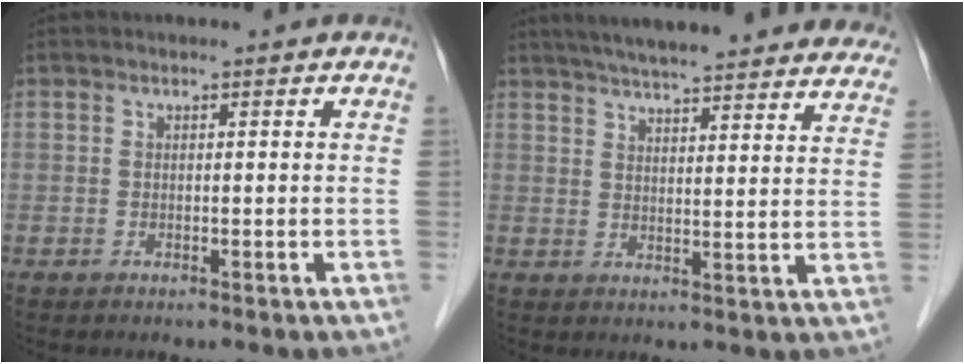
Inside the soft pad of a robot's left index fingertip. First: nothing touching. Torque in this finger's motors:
{"motor_torque": [0.09, -0.46, 0.75, 0.14]}